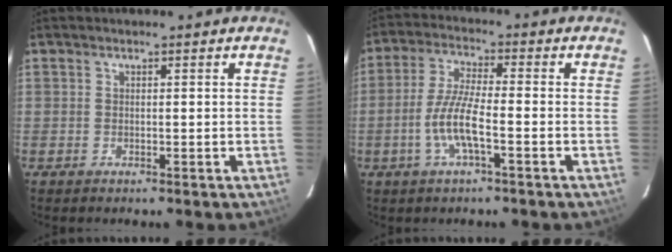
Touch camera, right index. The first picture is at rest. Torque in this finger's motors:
{"motor_torque": [1.17, -0.85, 0.81, 0.20]}